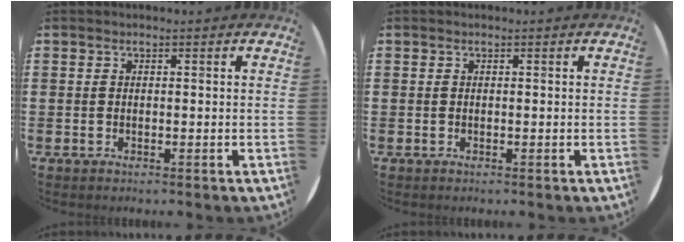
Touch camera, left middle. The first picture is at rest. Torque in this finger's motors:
{"motor_torque": [0.00, 0.00, -0.01, 0.00]}